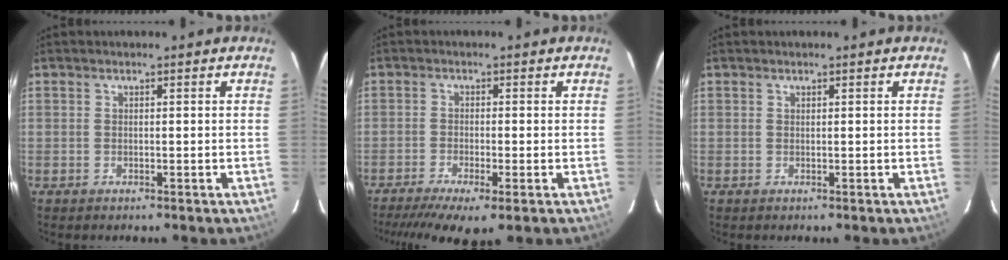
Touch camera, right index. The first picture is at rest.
{"total": 8.7, "force": [-6.1, 1.2, 6.0], "torque": [-0.125, -0.034, -0.101]}
{"total": 0.0}